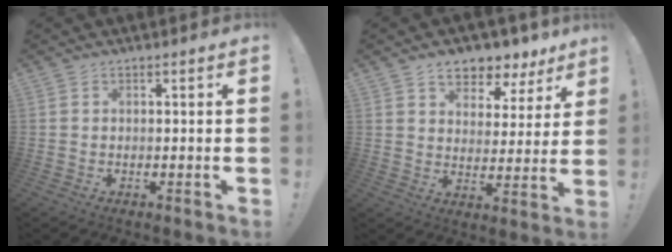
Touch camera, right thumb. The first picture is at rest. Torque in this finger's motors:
{"motor_torque": [0.19, 1.93, 0.21, 0.00, 0.00]}